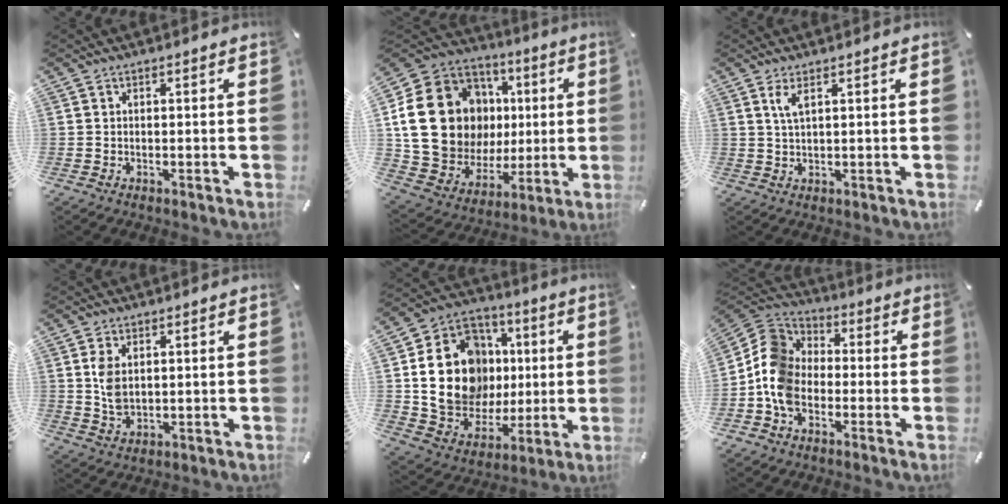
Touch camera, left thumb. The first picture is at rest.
{"total": 23.6, "force": [4.9, 18.8, 13.4], "torque": [-0.265, -0.029, 0.119]}
{"total": 3.3, "force": [1.7, 0.7, 2.7], "torque": [-0.058, 0.003, 0.028]}
{"total": 4.9, "force": [1.2, 2.9, 3.8], "torque": [-0.101, -0.003, 0.015]}
{"total": 20.4, "force": [2.2, 16.7, 11.5], "torque": [-0.222, -0.003, 0.054]}
{"total": 10.7, "force": [-3.9, 8.4, 5.4], "torque": [-0.131, 0.033, -0.076]}